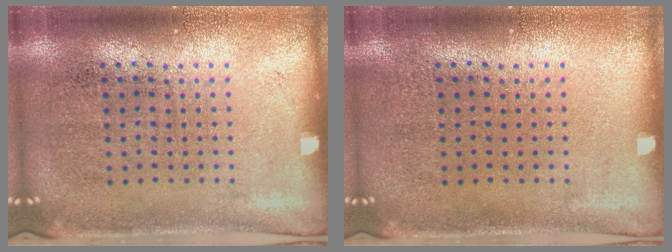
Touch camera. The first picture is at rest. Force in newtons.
{"total": 0.0}